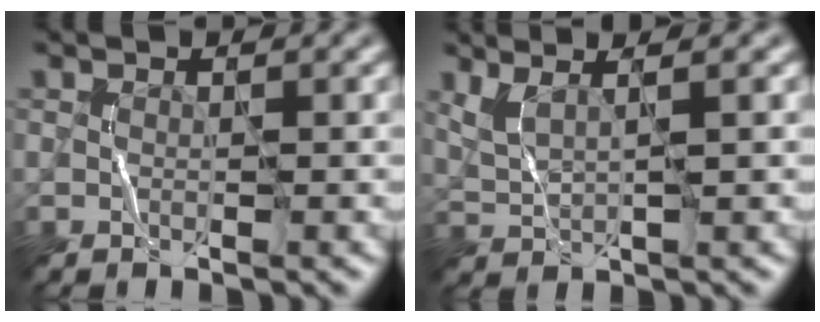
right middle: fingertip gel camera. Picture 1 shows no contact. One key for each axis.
{"total": 3.0, "fx": 2.1, "fy": 0.9, "fz": 1.9, "tx": -0.031, "ty": 0.004, "tz": 0.035}